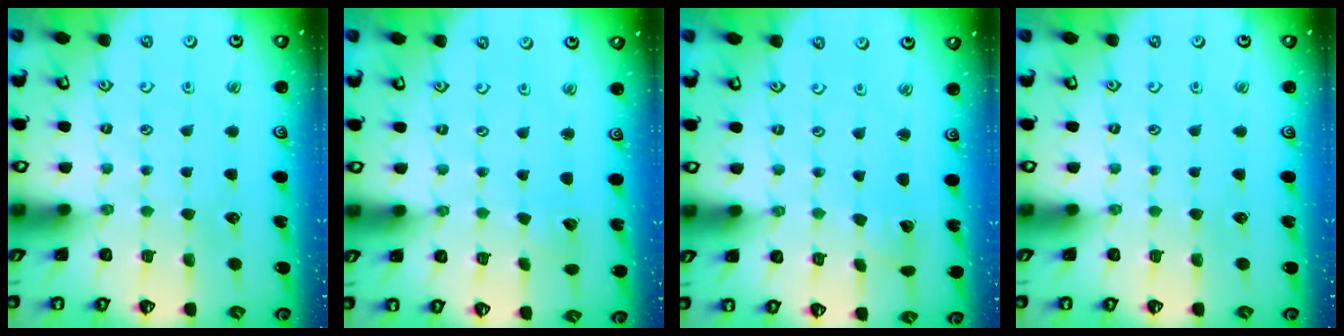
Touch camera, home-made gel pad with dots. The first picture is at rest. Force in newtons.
{"total": 3.6, "press": 3.6, "slide": 0.3}
{"total": 1.4, "press": 1.3, "slide": 0.2}
{"total": 0.0}